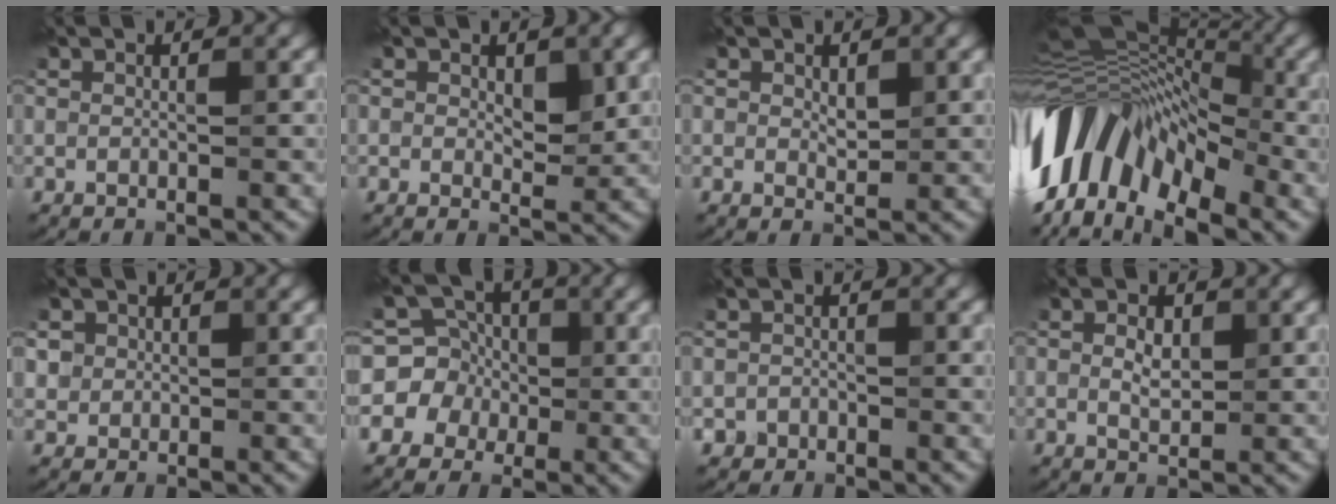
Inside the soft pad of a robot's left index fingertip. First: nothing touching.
{"total": 2.3, "force": [0.5, 1.4, 1.7], "torque": [-0.023, -0.006, 0.010]}
{"total": 1.5, "force": [0.4, 1.0, 1.0], "torque": [-0.015, -0.004, 0.009]}
{"total": 12.0, "force": [-3.2, 7.5, 8.8], "torque": [-0.149, 0.018, -0.070]}
{"total": 3.5, "force": [1.3, 3.1, 1.2], "torque": [-0.015, 0.011, 0.018]}
{"total": 5.4, "force": [-1.0, 5.3, 1.0], "torque": [-0.004, 0.020, -0.039]}
{"total": 1.2, "force": [-0.7, 1.0, 0.0], "torque": [0.012, 0.002, -0.014]}
{"total": 2.0, "force": [0.3, 1.3, 1.6], "torque": [-0.030, 0.000, 0.003]}